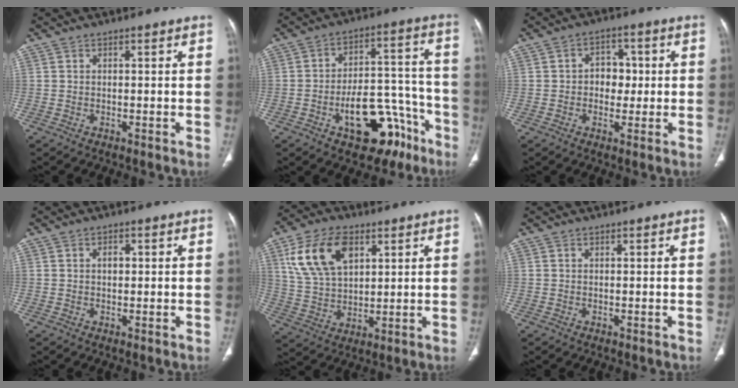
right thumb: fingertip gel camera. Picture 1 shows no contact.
{"total": 17.3, "force": [-8.8, 9.2, 11.8], "torque": [-0.122, 0.080, -0.118]}
{"total": 5.7, "force": [0.2, 4.5, 3.5], "torque": [-0.014, 0.009, -0.002]}
{"total": 1.9, "force": [0.3, 1.3, 1.3], "torque": [-0.018, 0.005, 0.005]}
{"total": 14.2, "force": [5.8, 8.5, 9.8], "torque": [-0.168, -0.011, 0.116]}
{"total": 0.0}